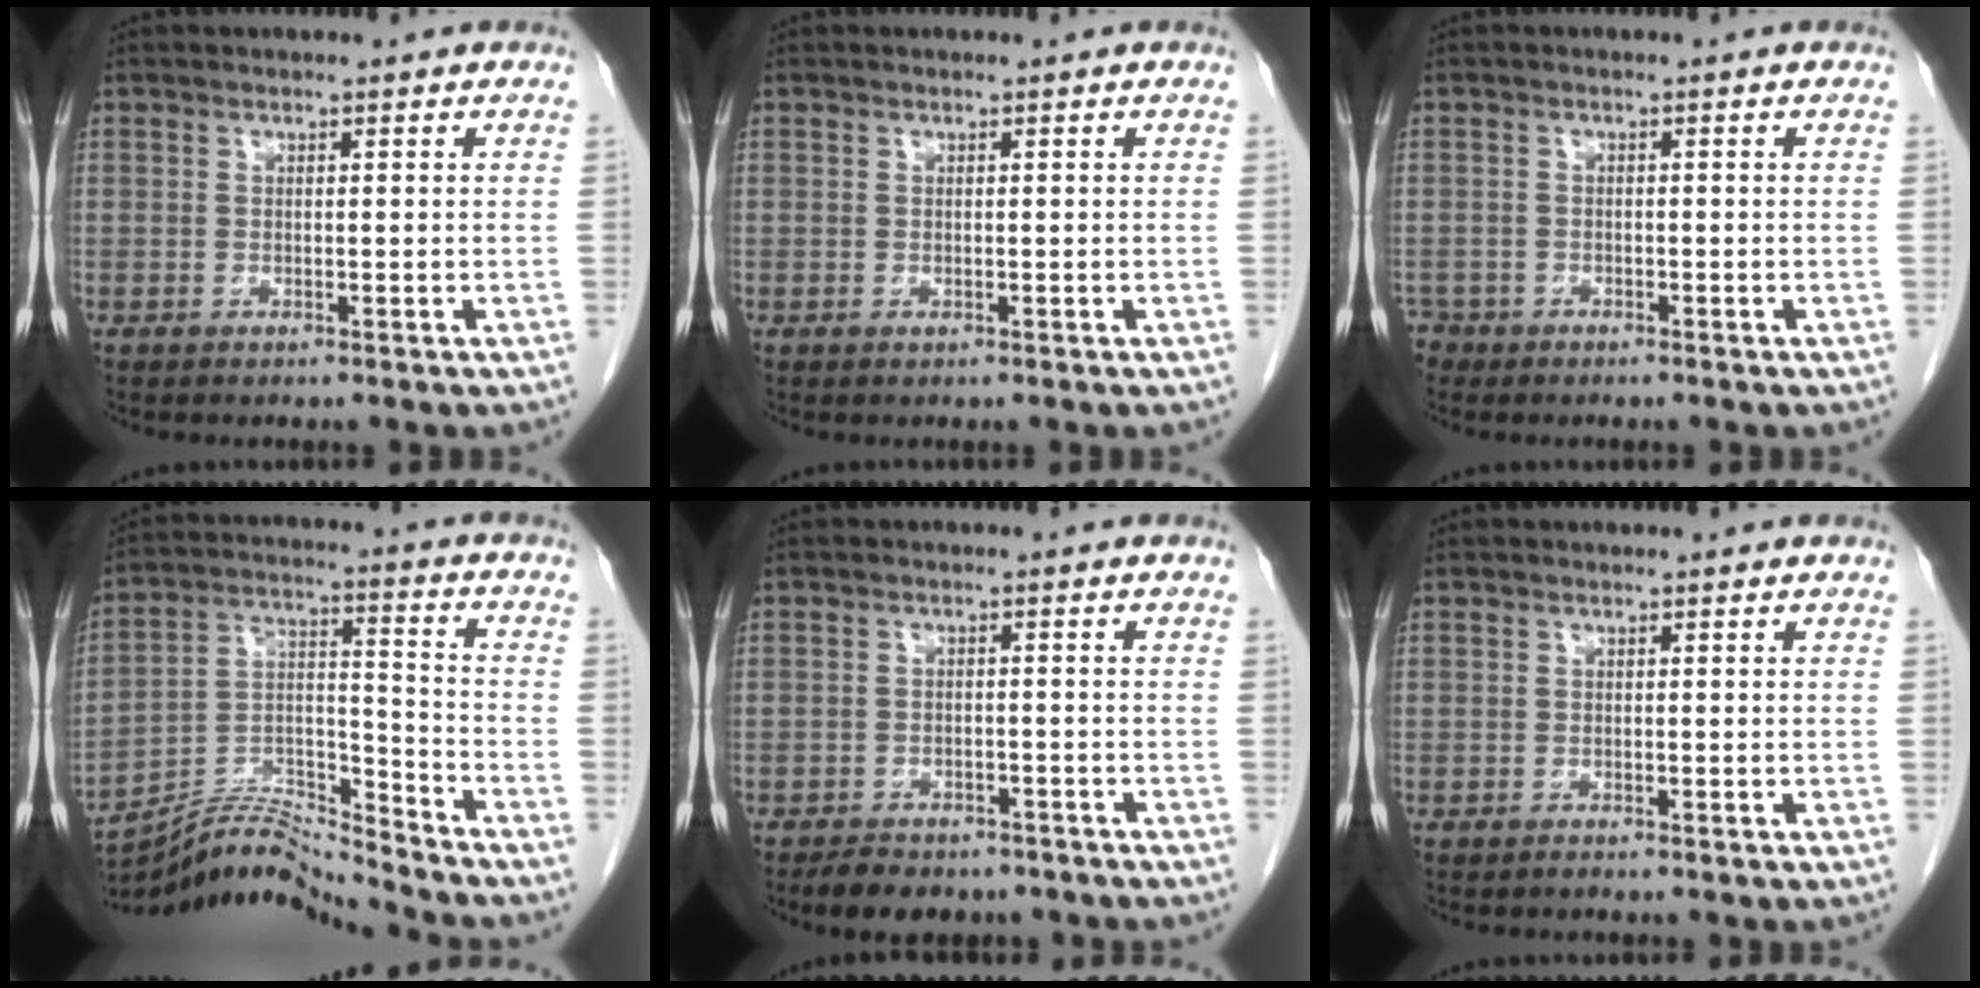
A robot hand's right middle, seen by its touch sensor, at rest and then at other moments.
{"total": 0.0}
{"total": 2.0, "force": [-1.6, 1.2, -0.2], "torque": [0.004, 0.003, -0.029]}
{"total": 12.7, "force": [-12.5, -1.3, 1.4], "torque": [-0.026, 0.034, -0.230]}
{"total": 7.0, "force": [-5.8, 3.0, 2.6], "torque": [-0.042, -0.003, -0.078]}
{"total": 0.0}